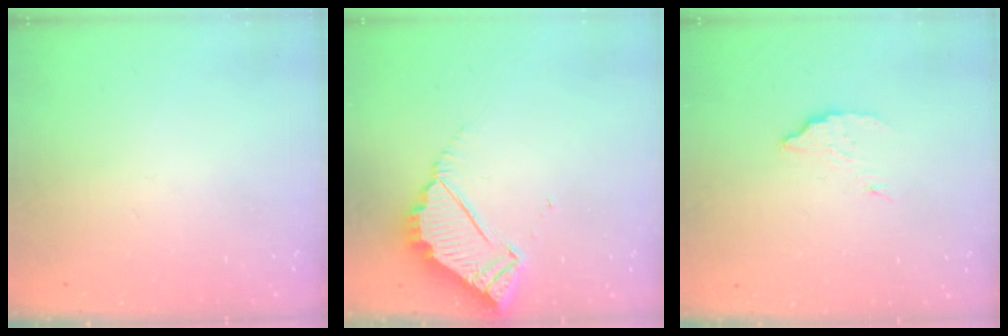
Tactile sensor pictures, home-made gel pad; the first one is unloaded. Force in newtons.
{"total": 6.0, "press": 6.0, "slide": 0.3}
{"total": 2.8, "press": 2.8, "slide": 0.2}